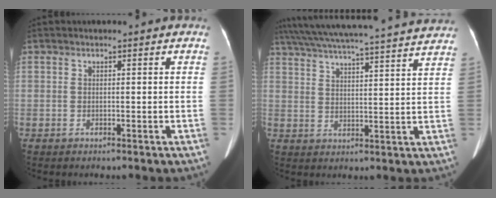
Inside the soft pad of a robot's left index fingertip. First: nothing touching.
{"total": 26.3, "force": [24.0, 1.0, 10.8], "torque": [-0.188, 0.001, 0.314]}